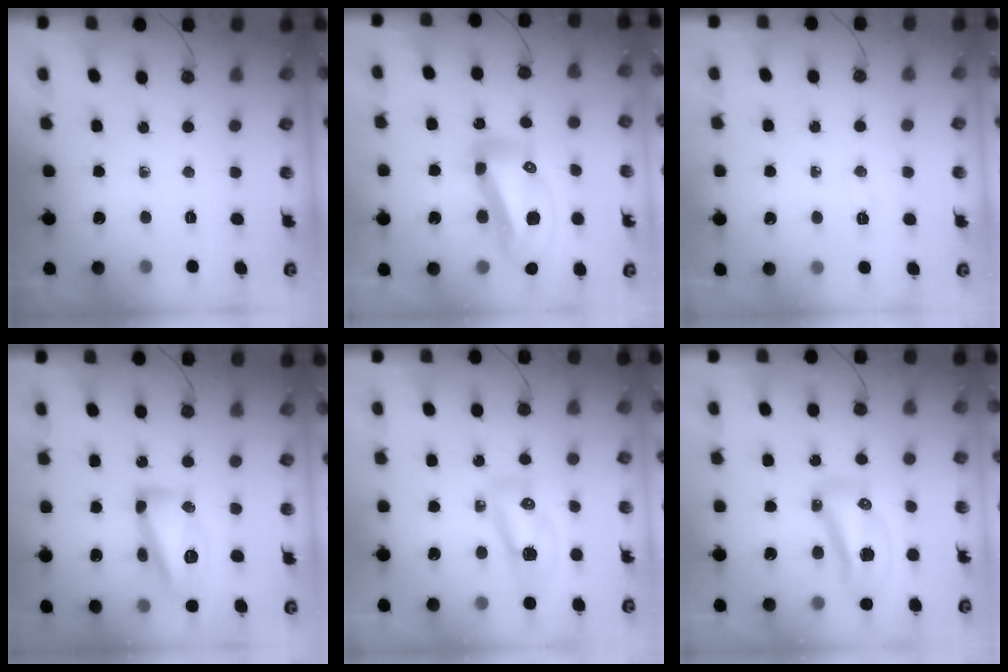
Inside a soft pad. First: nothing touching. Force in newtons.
{"total": 17.9, "press": 17.8, "slide": 2.1}
{"total": 3.4, "press": 3.3, "slide": 0.9}
{"total": 15.2, "press": 15.2, "slide": 1.1}
{"total": 9.5, "press": 9.5, "slide": 1.3}
{"total": 23.8, "press": 15.4, "slide": 18.1}